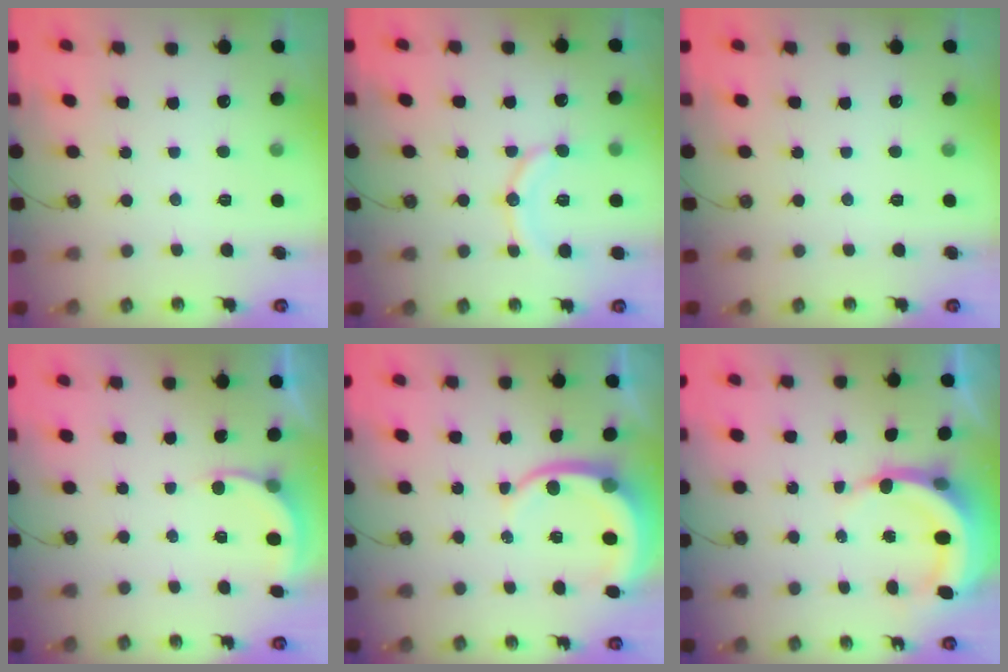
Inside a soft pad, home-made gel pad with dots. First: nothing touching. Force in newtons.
{"total": 11.6, "press": 11.5, "slide": 1.5}
{"total": 0.0}
{"total": 2.9, "press": 2.9, "slide": 0.2}
{"total": 7.3, "press": 7.3, "slide": 0.9}
{"total": 7.3, "press": 7.1, "slide": 1.9}